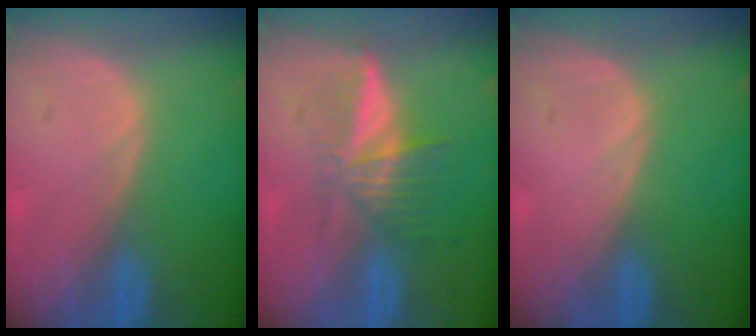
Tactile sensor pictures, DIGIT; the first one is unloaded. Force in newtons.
{"total": 6.0, "press": 5.3, "slide": 2.7}
{"total": 0.0}